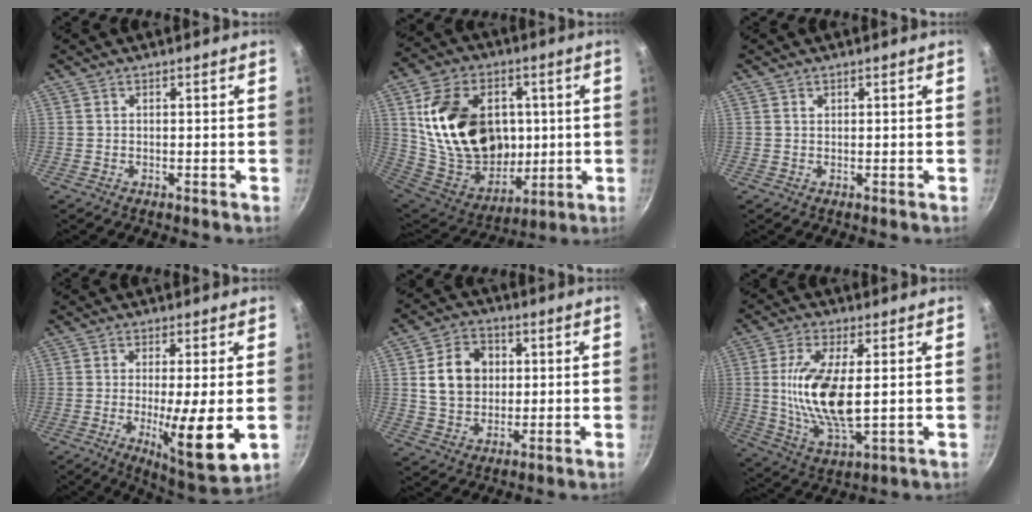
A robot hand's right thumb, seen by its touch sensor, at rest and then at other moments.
{"total": 25.8, "force": [4.3, 19.0, 16.9], "torque": [-0.260, -0.009, 0.093]}
{"total": 0.5, "force": [0.3, 0.4, 0.2], "torque": [-0.001, 0.001, 0.005]}
{"total": 12.2, "force": [-1.8, 2.0, 11.9], "torque": [-0.187, -0.017, -0.021]}
{"total": 10.7, "force": [1.8, 8.5, 6.2], "torque": [-0.081, 0.007, 0.029]}
{"total": 14.8, "force": [1.3, 6.1, 13.4], "torque": [-0.256, -0.013, 0.027]}